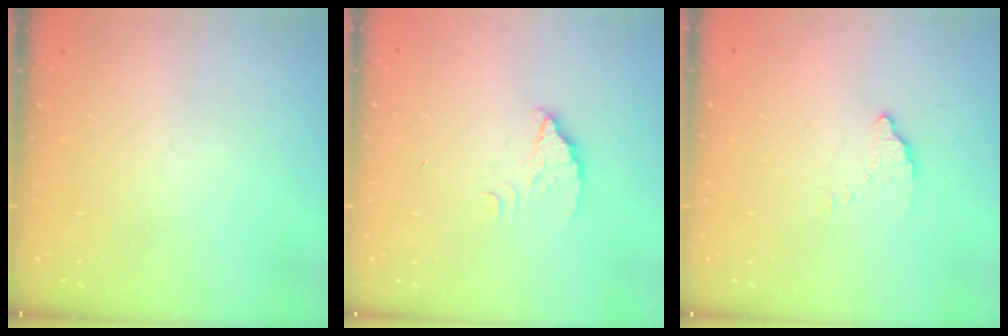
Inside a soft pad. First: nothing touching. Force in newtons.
{"total": 2.1, "press": 2.1, "slide": 0.1}
{"total": 2.9, "press": 2.9, "slide": 0.1}